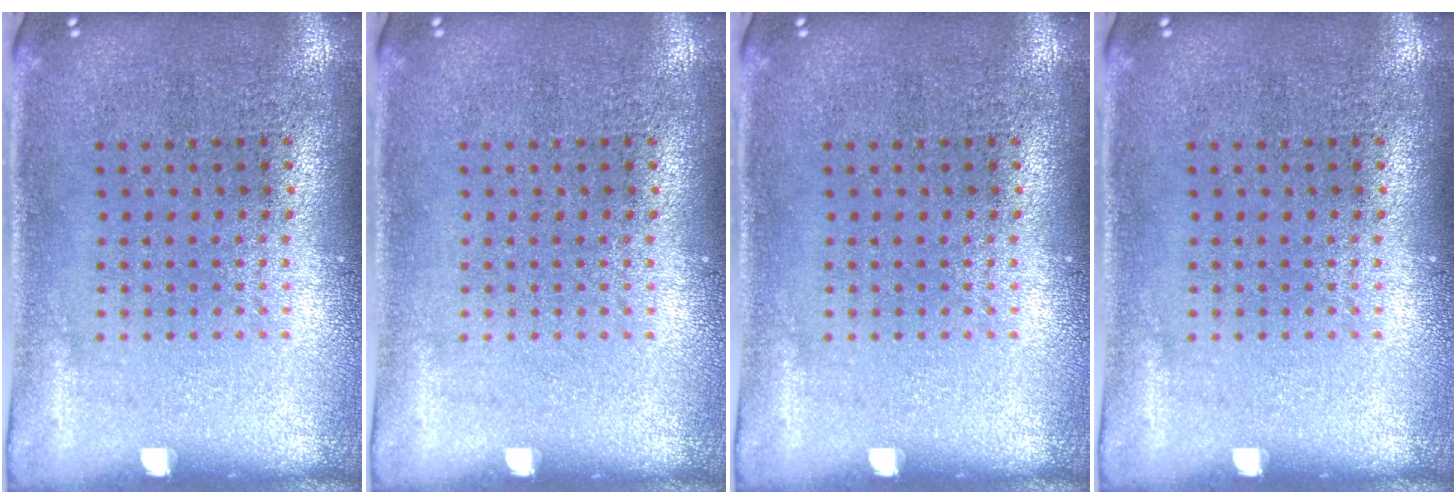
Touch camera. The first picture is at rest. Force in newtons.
{"total": 0.0}
{"total": 0.0}
{"total": 0.0}